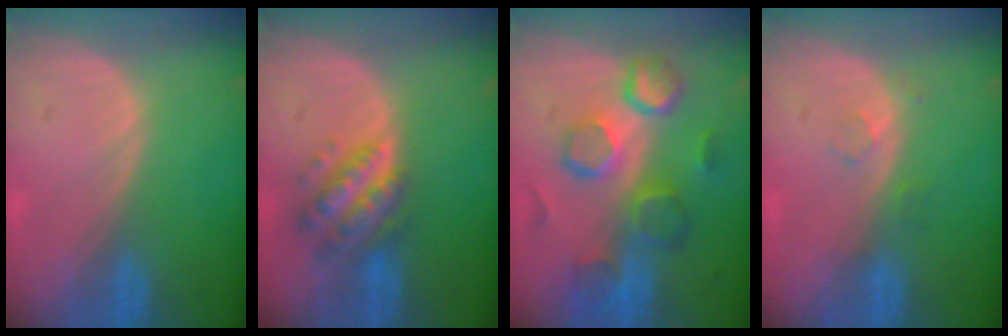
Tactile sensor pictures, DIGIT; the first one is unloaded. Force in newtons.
{"total": 6.7, "press": 6.6, "slide": 0.3}
{"total": 10.4, "press": 9.3, "slide": 4.6}
{"total": 1.7, "press": 1.7, "slide": 0.2}